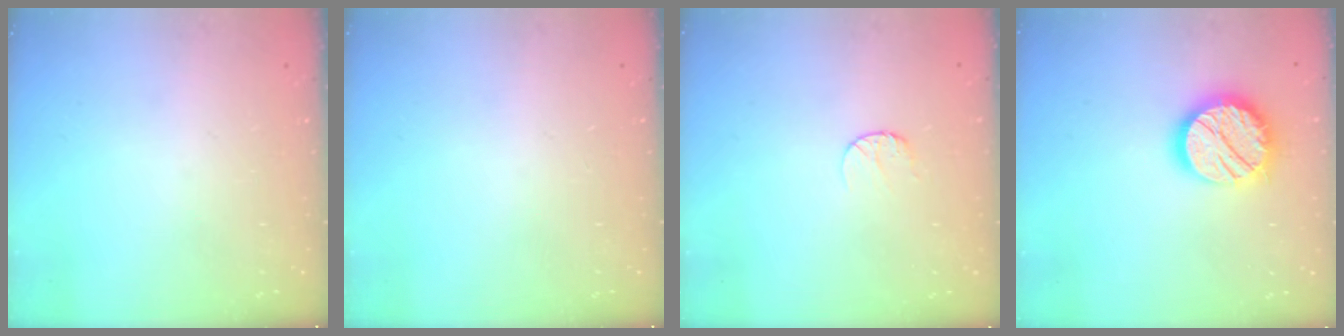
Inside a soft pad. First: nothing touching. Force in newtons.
{"total": 0.0}
{"total": 5.0, "press": 4.9, "slide": 0.5}
{"total": 16.4, "press": 16.4, "slide": 1.3}